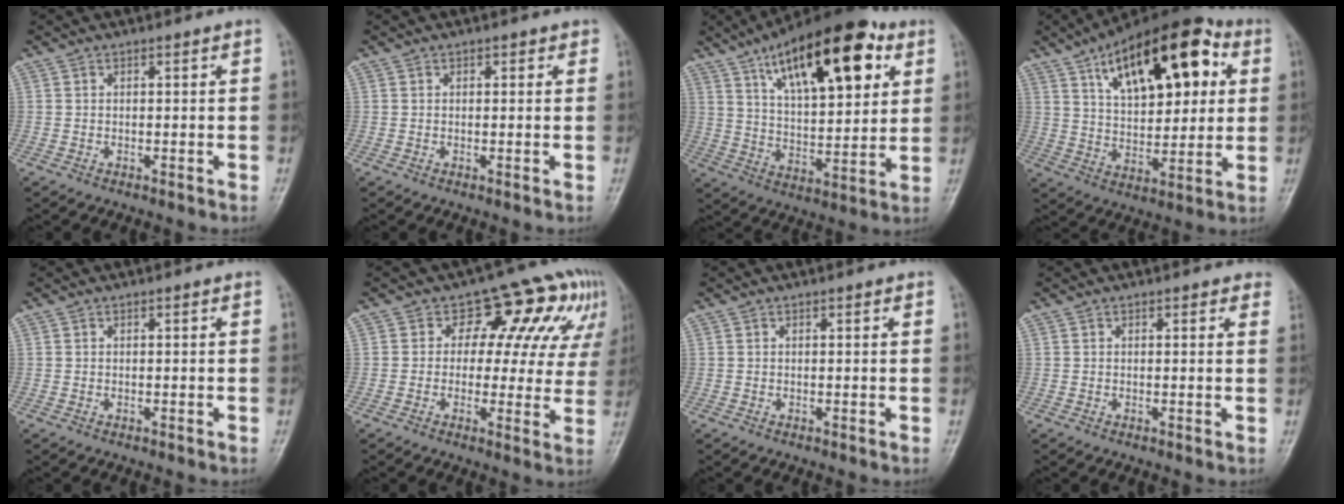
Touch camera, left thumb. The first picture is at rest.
{"total": 1.0, "force": [0.5, 0.7, 0.5], "torque": [0.003, 0.000, 0.002]}
{"total": 23.0, "force": [10.8, 9.4, 18.1], "torque": [-0.252, -0.023, 0.176]}
{"total": 22.8, "force": [8.7, 10.9, 18.0], "torque": [-0.241, -0.004, 0.137]}
{"total": 0.0}
{"total": 12.8, "force": [5.3, 8.3, 8.2], "torque": [-0.042, -0.003, 0.049]}
{"total": 0.5, "force": [0.3, 0.2, 0.3], "torque": [-0.006, -0.001, 0.002]}
{"total": 2.3, "force": [1.9, 1.0, 0.9], "torque": [0.012, -0.003, 0.007]}